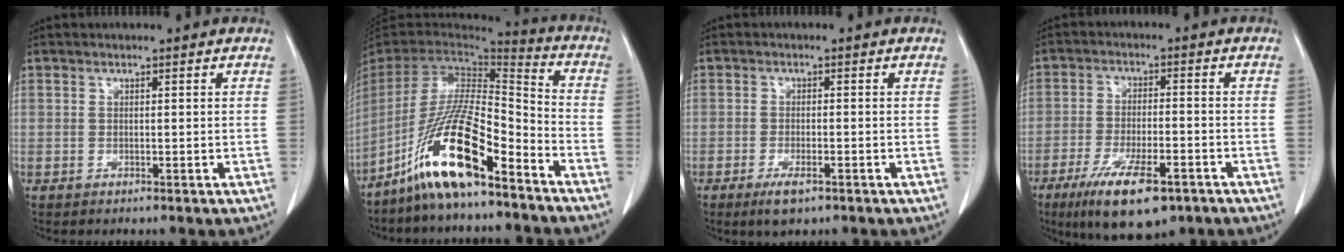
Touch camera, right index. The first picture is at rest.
{"total": 16.6, "force": [-10.9, 2.4, 12.4], "torque": [-0.251, -0.012, -0.203]}
{"total": 3.4, "force": [-2.0, 0.9, 2.6], "torque": [-0.043, -0.004, -0.029]}
{"total": 12.2, "force": [-7.5, 3.4, 9.0], "torque": [-0.158, -0.021, -0.121]}